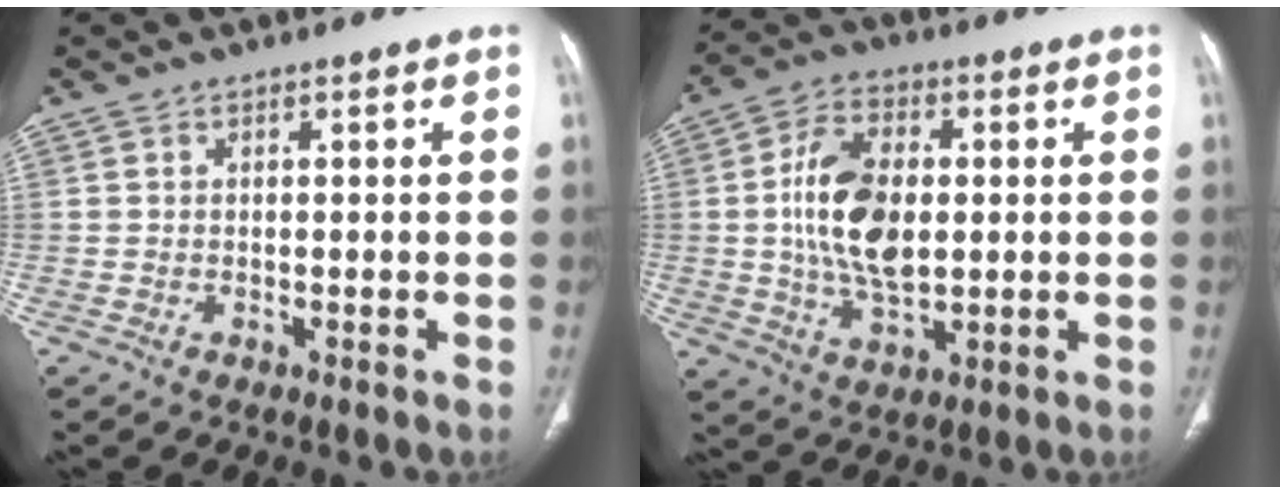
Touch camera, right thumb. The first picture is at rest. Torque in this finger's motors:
{"motor_torque": [1.90, 1.61, 1.32, -0.63, 0.14]}